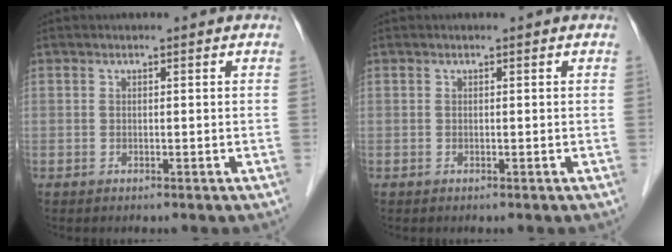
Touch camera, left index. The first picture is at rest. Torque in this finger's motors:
{"motor_torque": [0.00, 0.00, 0.00, 0.00]}